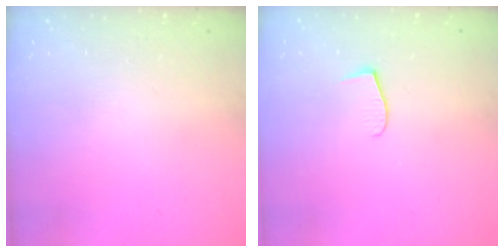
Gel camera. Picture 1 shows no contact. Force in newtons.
{"total": 6.2, "press": 6.2, "slide": 0.4}